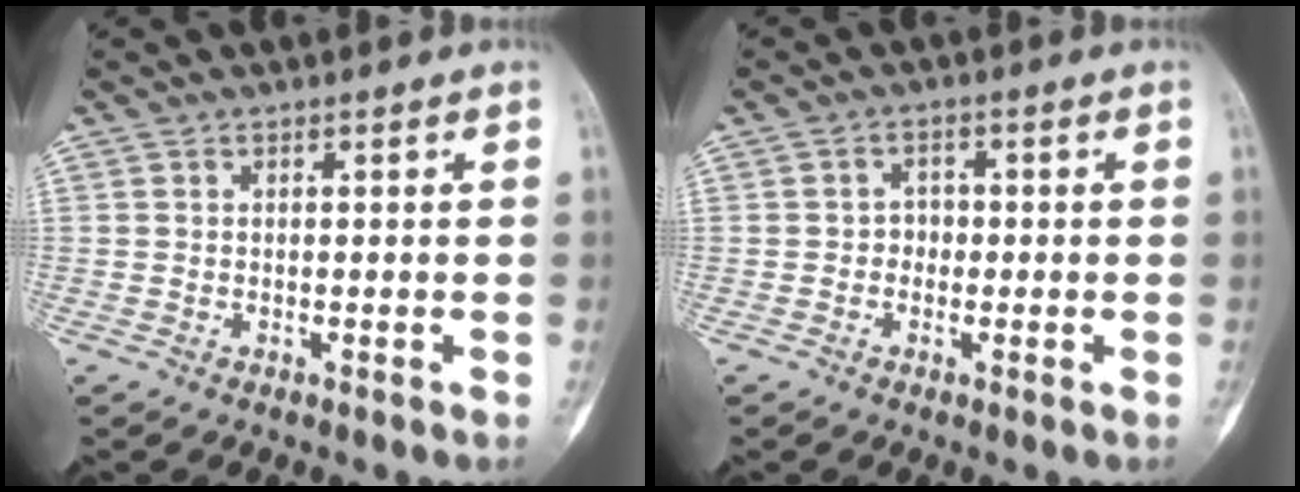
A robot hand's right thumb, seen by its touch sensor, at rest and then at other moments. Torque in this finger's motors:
{"motor_torque": [-0.14, -0.46, 0.14, -0.01, -0.04]}